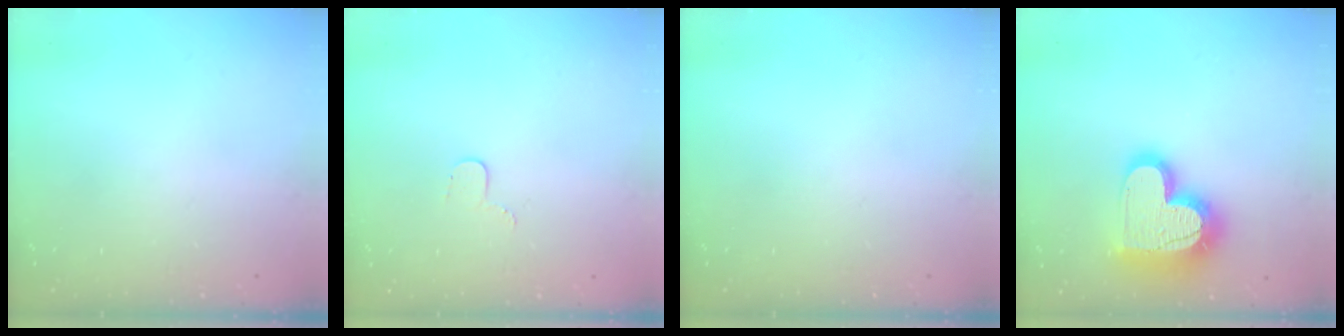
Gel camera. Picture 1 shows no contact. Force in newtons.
{"total": 3.5, "press": 3.5, "slide": 0.4}
{"total": 0.0}
{"total": 21.1, "press": 21.0, "slide": 1.9}